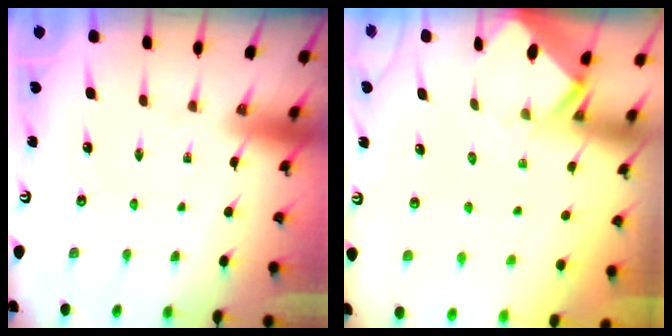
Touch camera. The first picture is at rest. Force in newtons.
{"total": 2.9, "press": 2.9, "slide": 0.2}